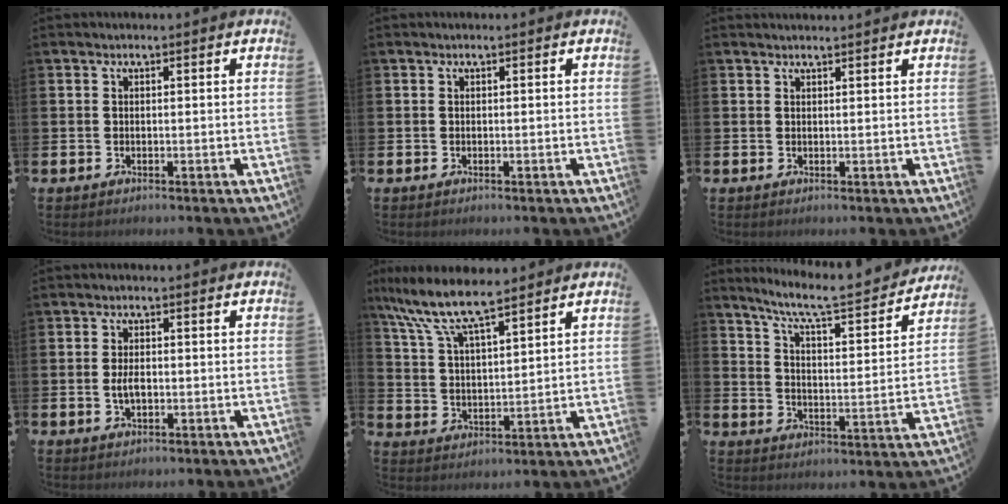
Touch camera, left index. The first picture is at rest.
{"total": 0.0}
{"total": 1.0, "force": [1.0, 0.0, 0.1], "torque": [0.006, -0.005, 0.018]}
{"total": 2.6, "force": [-0.3, 1.3, 2.2], "torque": [-0.040, 0.002, -0.007]}
{"total": 9.0, "force": [7.9, 1.8, 4.0], "torque": [-0.113, -0.032, 0.142]}
{"total": 7.9, "force": [7.1, 0.7, 3.3], "torque": [-0.089, -0.050, 0.117]}